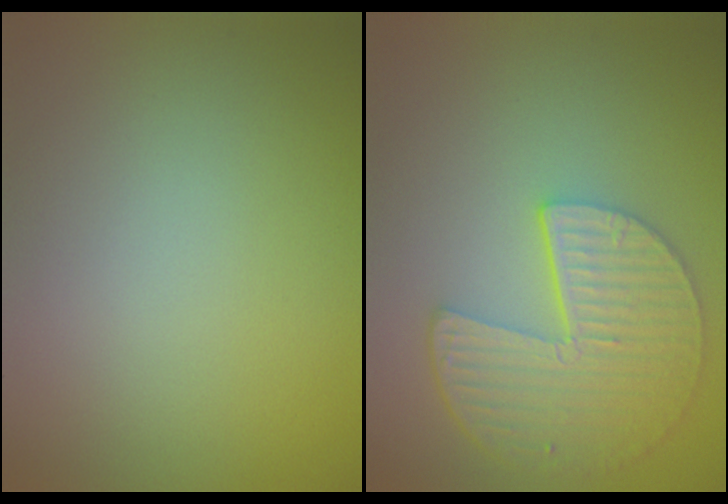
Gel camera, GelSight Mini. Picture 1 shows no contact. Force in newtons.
{"total": 5.9, "press": 4.6, "slide": 3.7}